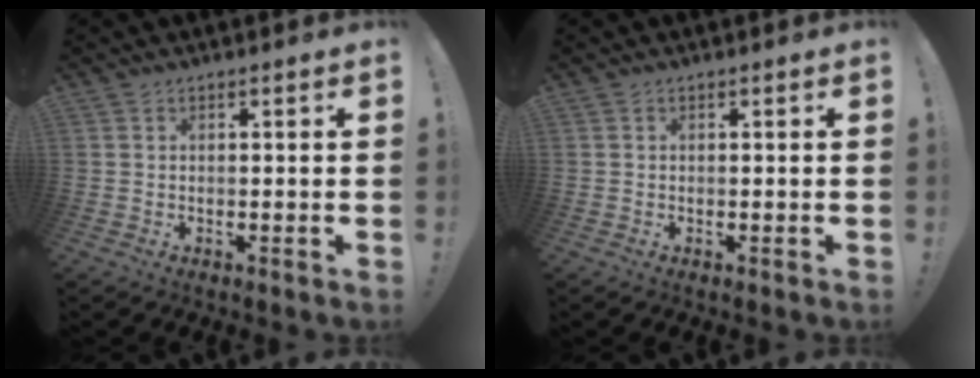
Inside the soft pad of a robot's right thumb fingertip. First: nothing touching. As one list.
[{"total": 0.0}]